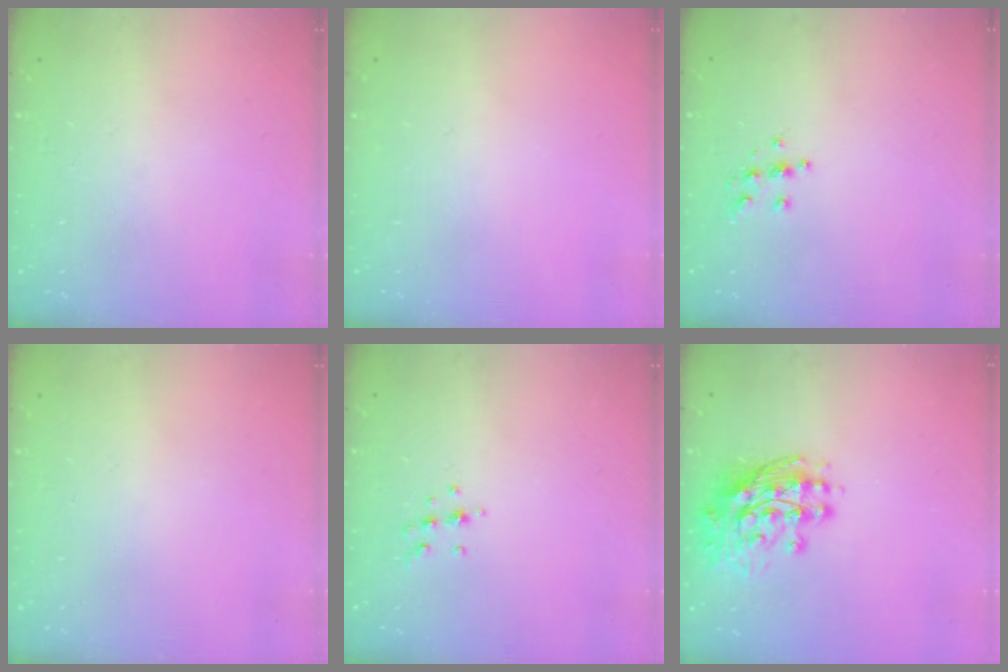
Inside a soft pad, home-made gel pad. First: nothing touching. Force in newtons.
{"total": 0.0}
{"total": 6.2, "press": 6.2, "slide": 0.6}
{"total": 0.0}
{"total": 5.1, "press": 4.9, "slide": 1.1}
{"total": 11.8, "press": 11.7, "slide": 1.3}